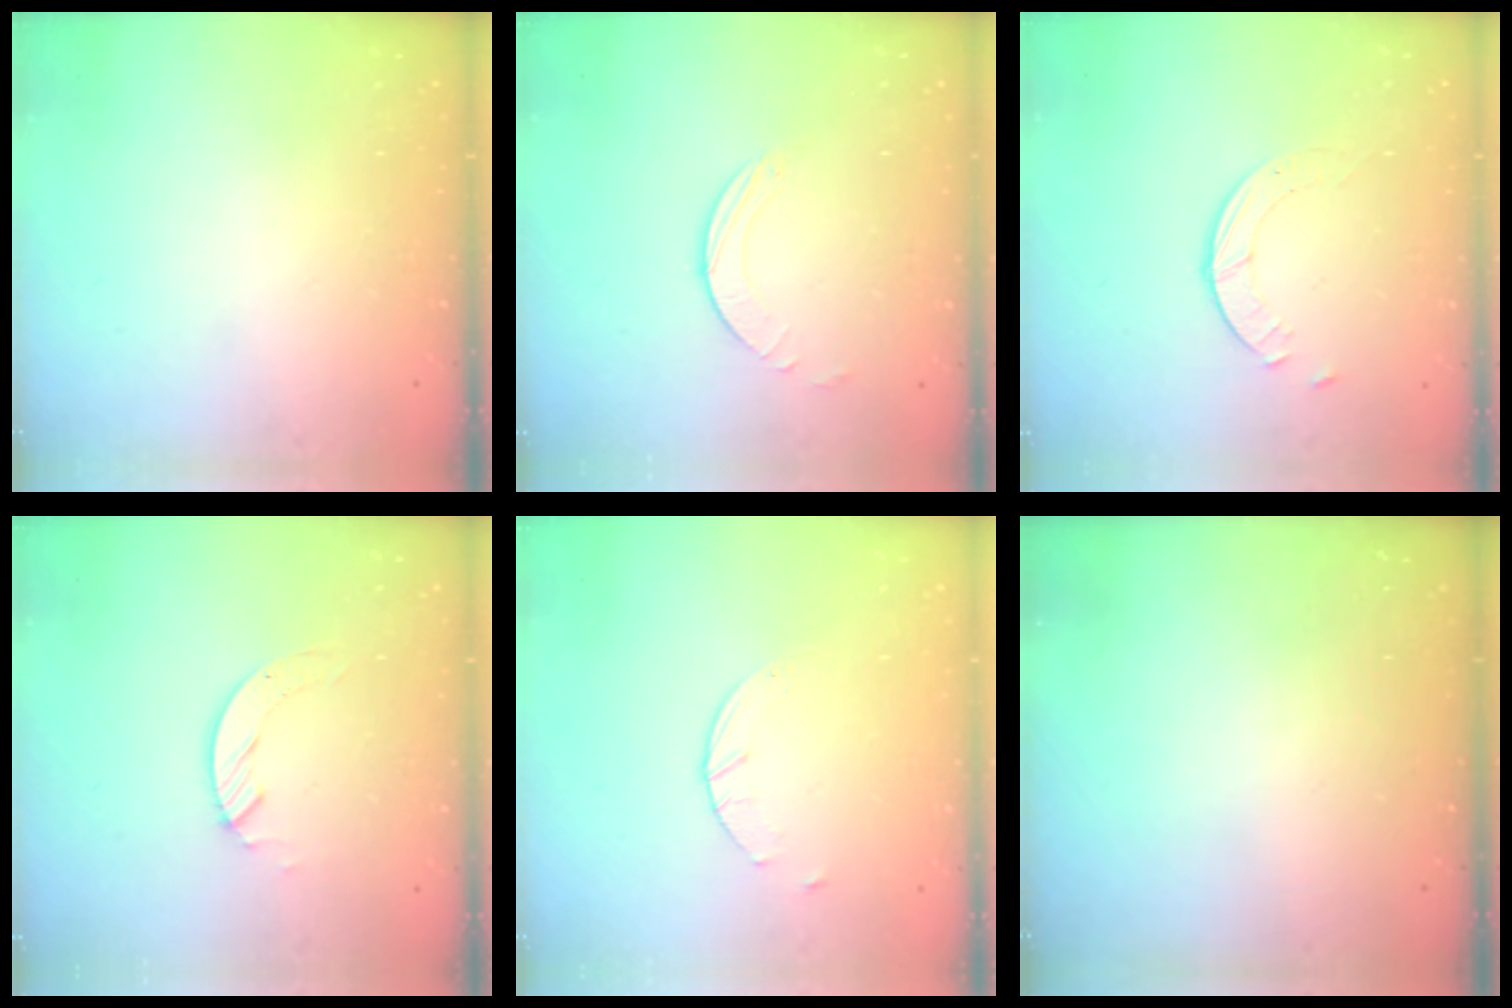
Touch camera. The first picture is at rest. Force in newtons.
{"total": 1.6, "press": 1.6, "slide": 0.2}
{"total": 1.8, "press": 1.8, "slide": 0.2}
{"total": 4.1, "press": 4.1, "slide": 0.3}
{"total": 2.6, "press": 2.6, "slide": 0.4}
{"total": 0.0}